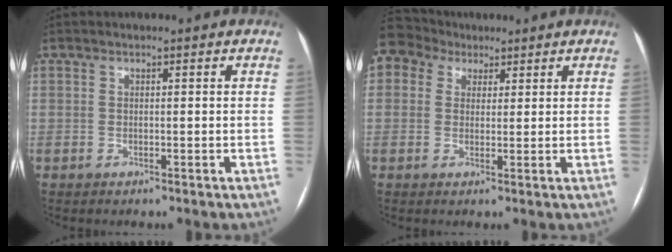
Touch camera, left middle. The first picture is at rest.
{"total": 5.5, "force": [3.8, 3.9, 0.6], "torque": [-0.015, 0.032, 0.074]}